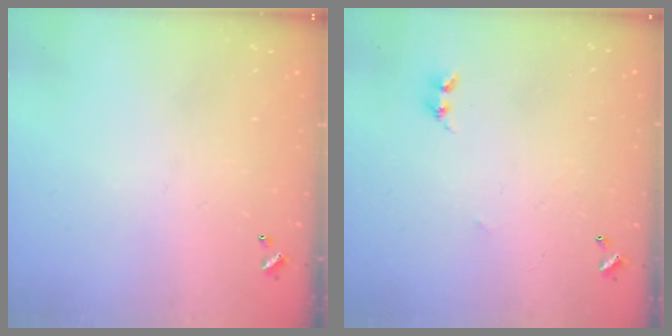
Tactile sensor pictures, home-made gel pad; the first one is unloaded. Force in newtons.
{"total": 2.8, "press": 2.7, "slide": 0.4}